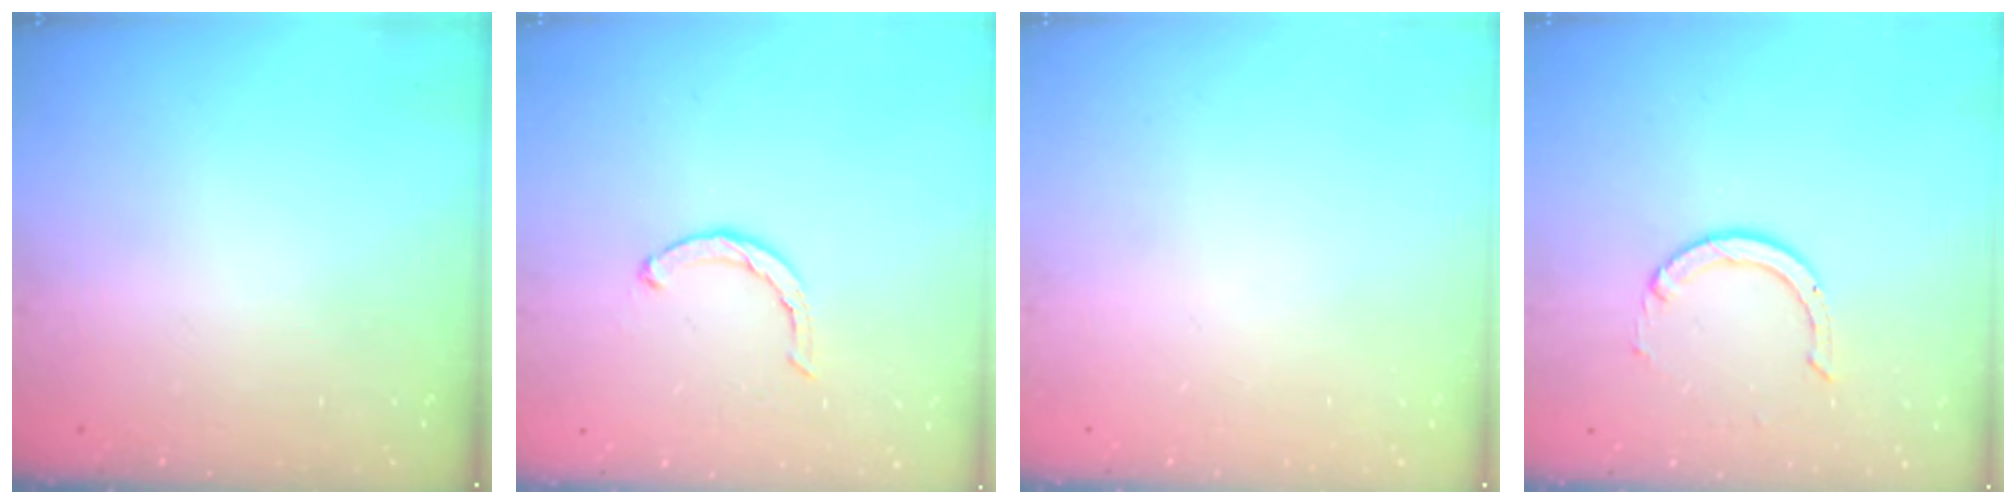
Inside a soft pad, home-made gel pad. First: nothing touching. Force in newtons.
{"total": 2.7, "press": 2.7, "slide": 0.4}
{"total": 0.0}
{"total": 3.0, "press": 3.0, "slide": 0.3}